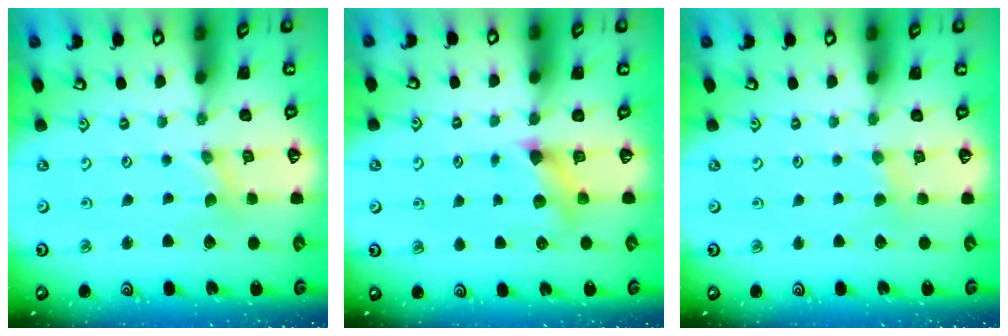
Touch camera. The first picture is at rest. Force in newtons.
{"total": 7.0, "press": 7.0, "slide": 0.5}
{"total": 2.2, "press": 2.2, "slide": 0.4}